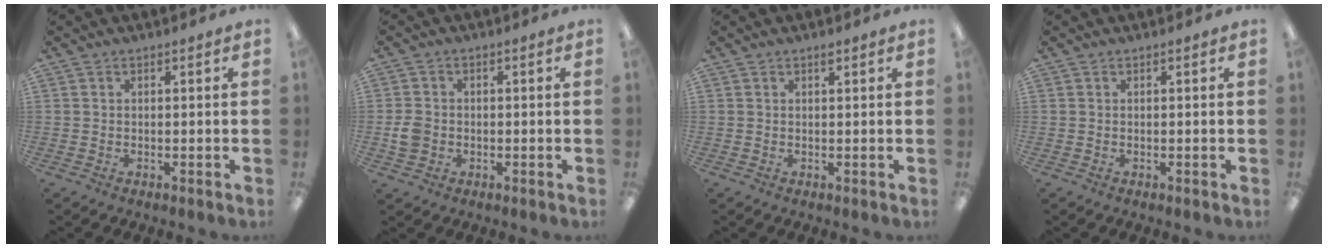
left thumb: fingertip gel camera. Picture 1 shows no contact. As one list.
[{"total": 3.9, "force": [-0.7, 3.4, 1.8], "torque": [-0.030, 0.009, -0.010]}, {"total": 0.9, "force": [0.7, 0.2, 0.5], "torque": [-0.013, 0.000, 0.013]}, {"total": 0.0}]